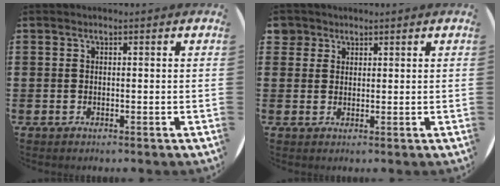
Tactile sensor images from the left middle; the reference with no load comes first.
{"total": 2.2, "force": [1.6, 1.4, -0.1], "torque": [0.004, 0.004, 0.031]}